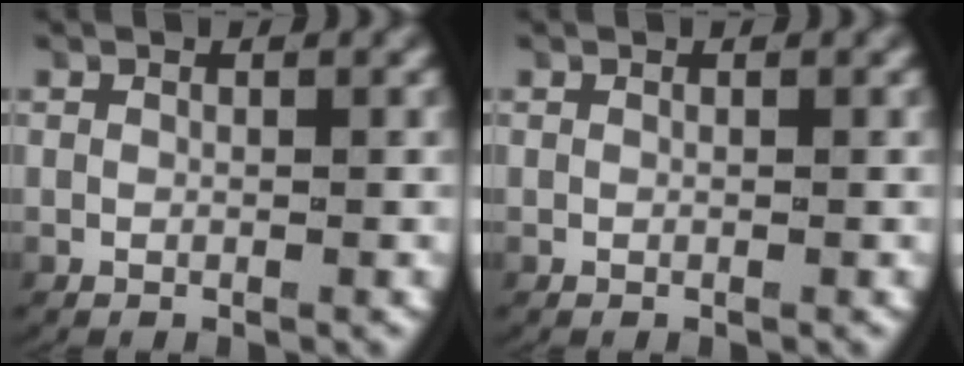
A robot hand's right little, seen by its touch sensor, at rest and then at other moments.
{"total": 0.0}